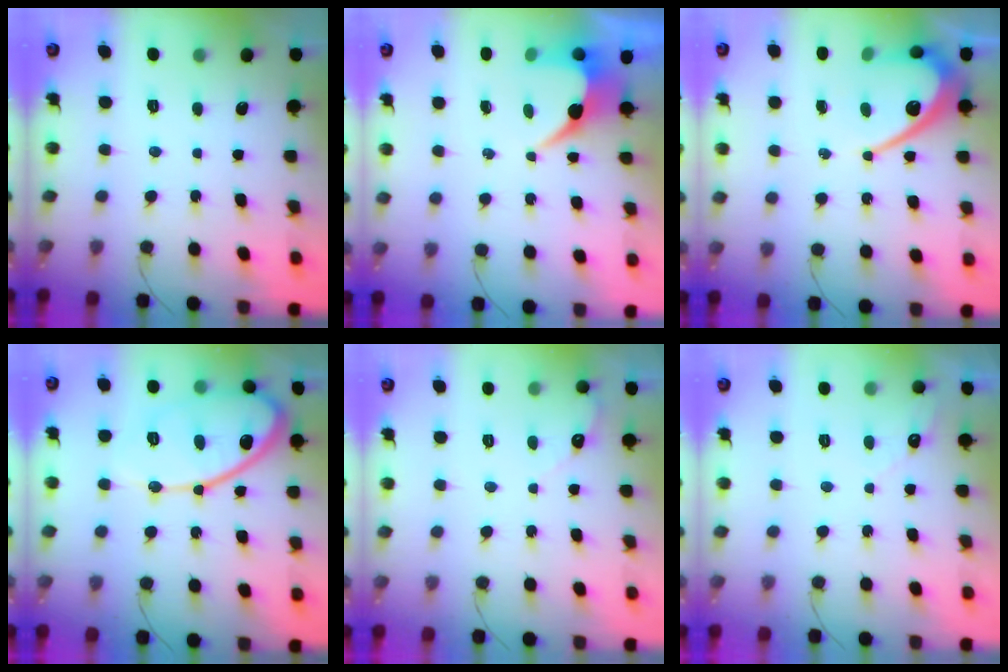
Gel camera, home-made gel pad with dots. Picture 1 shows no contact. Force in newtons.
{"total": 7.1, "press": 7.1, "slide": 0.4}
{"total": 10.8, "press": 10.8, "slide": 0.8}
{"total": 16.4, "press": 16.4, "slide": 1.1}
{"total": 2.2, "press": 2.2, "slide": 0.1}
{"total": 2.5, "press": 2.5, "slide": 0.1}